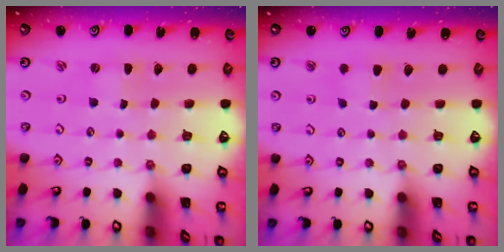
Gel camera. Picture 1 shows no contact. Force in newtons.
{"total": 2.5, "press": 2.4, "slide": 0.5}